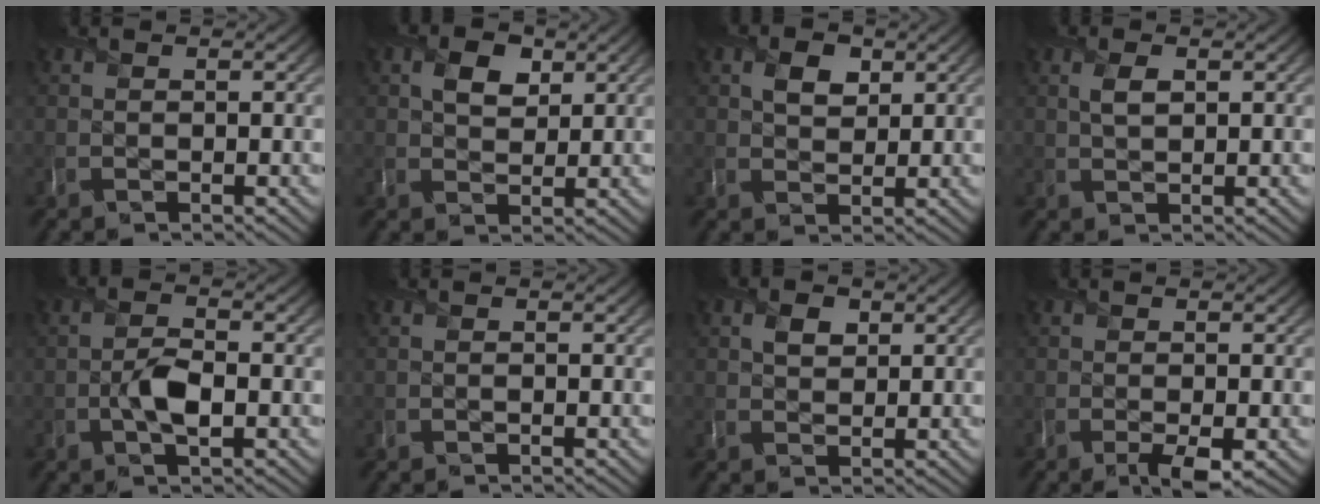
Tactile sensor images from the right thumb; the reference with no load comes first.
{"total": 3.9, "force": [1.6, 2.7, 2.2], "torque": [-0.043, -0.002, 0.028]}
{"total": 3.4, "force": [1.4, 2.5, 1.9], "torque": [-0.037, -0.003, 0.026]}
{"total": 2.1, "force": [0.8, 1.0, 1.6], "torque": [-0.038, -0.002, 0.018]}
{"total": 3.6, "force": [-1.2, 1.7, 3.0], "torque": [-0.061, -0.006, -0.025]}
{"total": 0.0}
{"total": 2.4, "force": [1.0, 1.8, 1.1], "torque": [-0.022, -0.003, 0.019]}
{"total": 2.5, "force": [-1.1, 0.5, 2.2], "torque": [-0.039, -0.011, -0.018]}